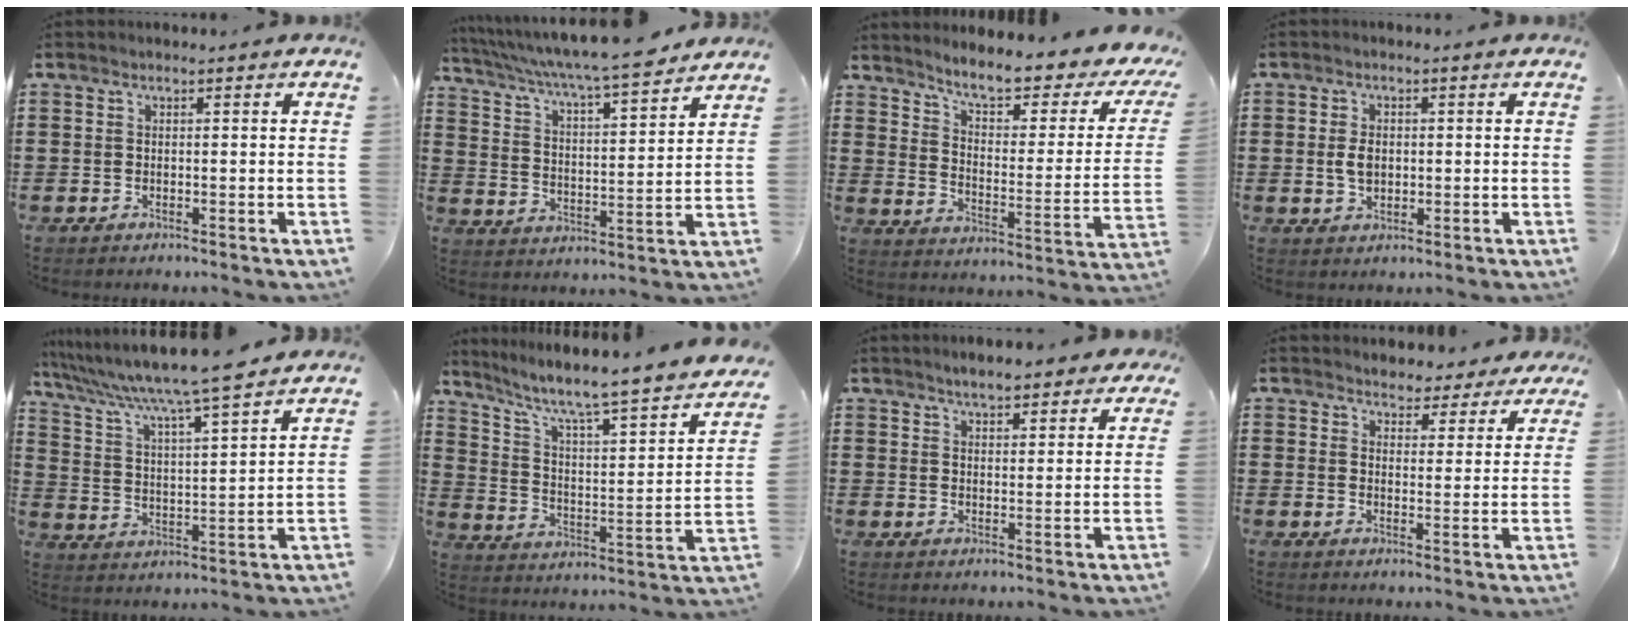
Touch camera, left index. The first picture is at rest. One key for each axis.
{"total": 5.8, "fx": 5.2, "fy": -0.2, "fz": 2.5, "tx": -0.073, "ty": -0.038, "tz": 0.081}
{"total": 6.1, "fx": 5.0, "fy": 0.4, "fz": 3.5, "tx": -0.082, "ty": -0.040, "tz": 0.076}
{"total": 3.3, "fx": 0.2, "fy": 2.1, "fz": 2.6, "tx": -0.060, "ty": 0.003, "tz": 0.000}
{"total": 7.1, "fx": 6.3, "fy": -0.8, "fz": 3.2, "tx": -0.091, "ty": -0.050, "tz": 0.099}
{"total": 5.3, "fx": 3.9, "fy": 0.3, "fz": 3.5, "tx": -0.089, "ty": -0.046, "tz": 0.053}
{"total": 3.9, "fx": 3.5, "fy": 0.9, "fz": 1.4, "tx": -0.038, "ty": 0.002, "tz": 0.065}
{"total": 3.8, "fx": 3.6, "fy": 1.3, "fz": 0.0, "tx": -0.010, "ty": -0.014, "tz": 0.064}